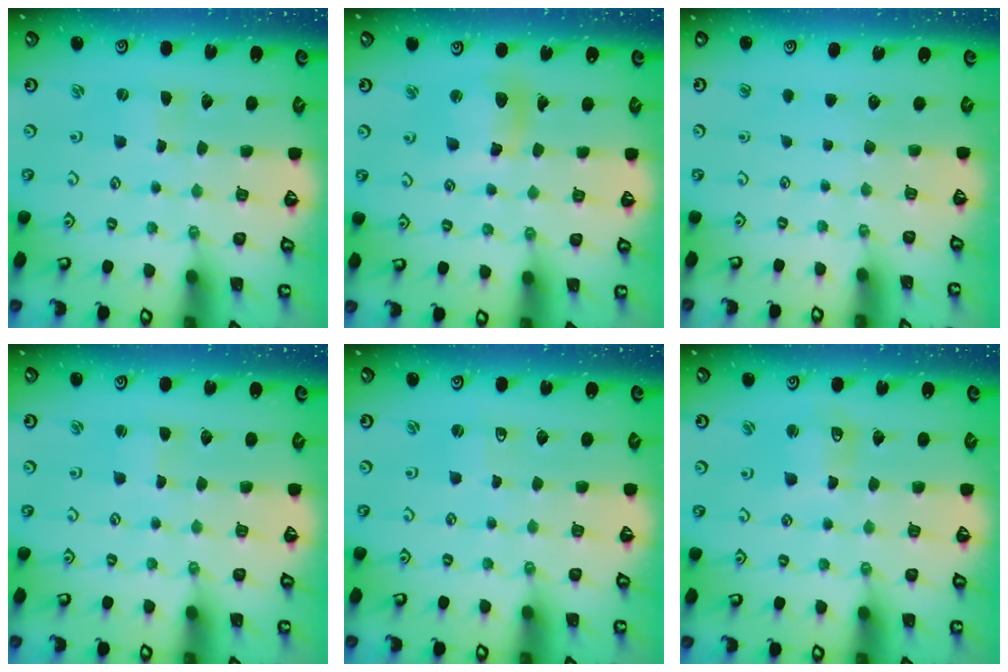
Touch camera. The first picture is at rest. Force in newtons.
{"total": 11.2, "press": 11.2, "slide": 1.4}
{"total": 0.0}
{"total": 0.9, "press": 0.9, "slide": 0.0}
{"total": 1.9, "press": 1.8, "slide": 0.4}
{"total": 4.4, "press": 4.4, "slide": 0.5}